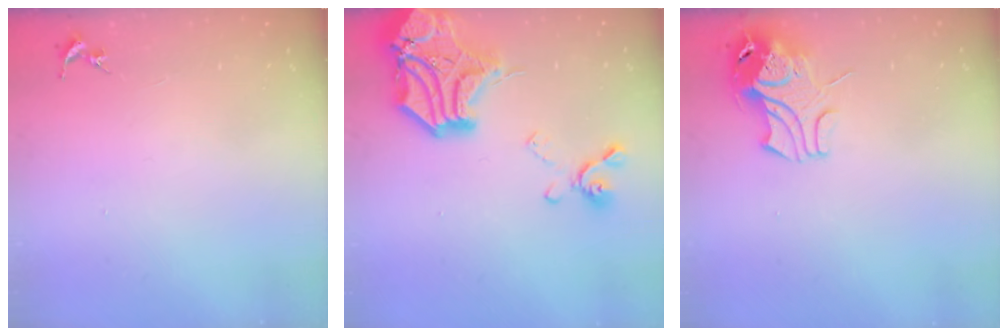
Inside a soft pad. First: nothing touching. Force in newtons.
{"total": 22.5, "press": 22.3, "slide": 2.7}
{"total": 9.7, "press": 9.6, "slide": 1.4}